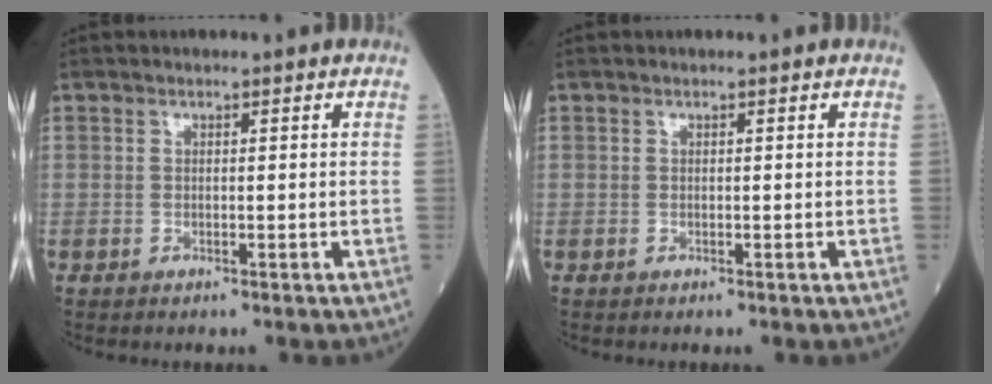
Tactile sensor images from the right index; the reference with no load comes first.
{"total": 0.0}